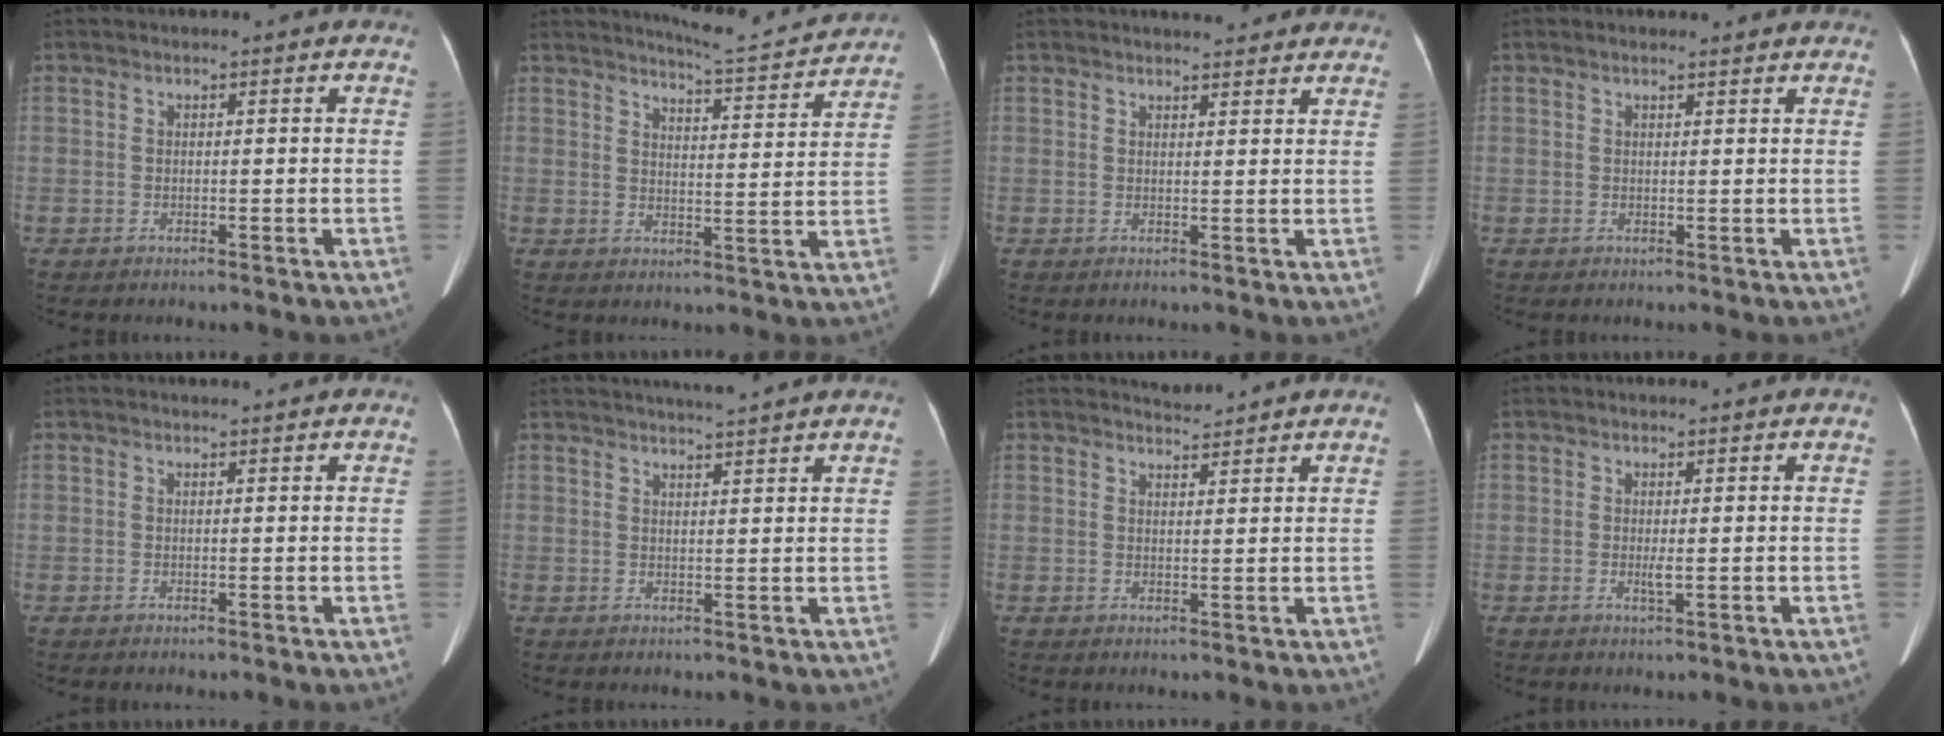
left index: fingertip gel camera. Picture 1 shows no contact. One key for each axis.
{"total": 10.0, "fx": 9.9, "fy": 0.1, "fz": 1.7, "tx": -0.034, "ty": -0.011, "tz": 0.128}
{"total": 6.0, "fx": 5.5, "fy": 1.4, "fz": 1.8, "tx": -0.017, "ty": 0.012, "tz": 0.061}
{"total": 2.9, "fx": 2.7, "fy": 0.6, "fz": 0.8, "tx": -0.015, "ty": 0.015, "tz": 0.033}
{"total": 0.9, "fx": 0.9, "fy": 0.0, "fz": 0.2, "tx": -0.007, "ty": 0.004, "tz": 0.017}
{"total": 6.5, "fx": 6.0, "fy": -1.2, "fz": 2.4, "tx": -0.036, "ty": 0.010, "tz": 0.078}
{"total": 2.4, "fx": 2.4, "fy": 0.0, "fz": -0.2, "tx": -0.006, "ty": 0.004, "tz": 0.042}
{"total": 1.1, "fx": 0.1, "fy": 0.0, "fz": 1.1, "tx": -0.028, "ty": -0.002, "tz": 0.003}